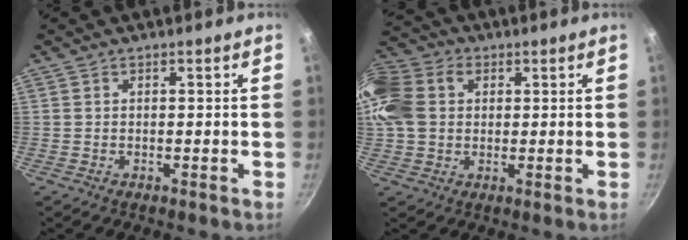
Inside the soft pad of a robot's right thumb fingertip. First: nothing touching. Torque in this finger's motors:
{"motor_torque": [-0.24, 2.31, 1.34, 1.25, 0.33]}